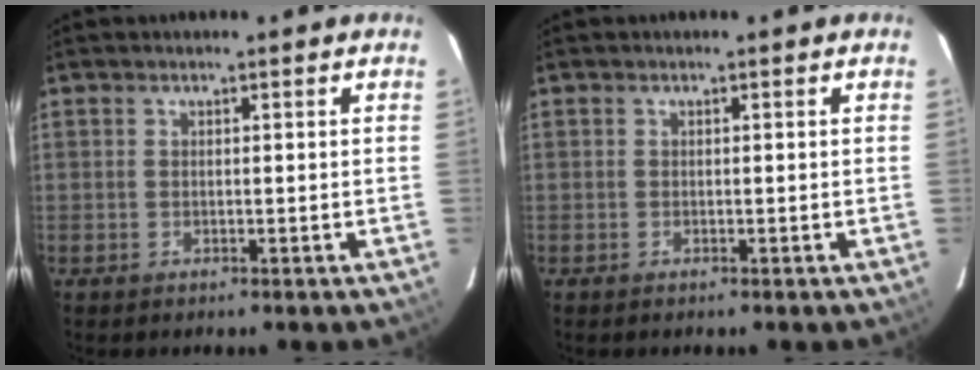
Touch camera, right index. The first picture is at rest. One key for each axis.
{"total": 0.0}